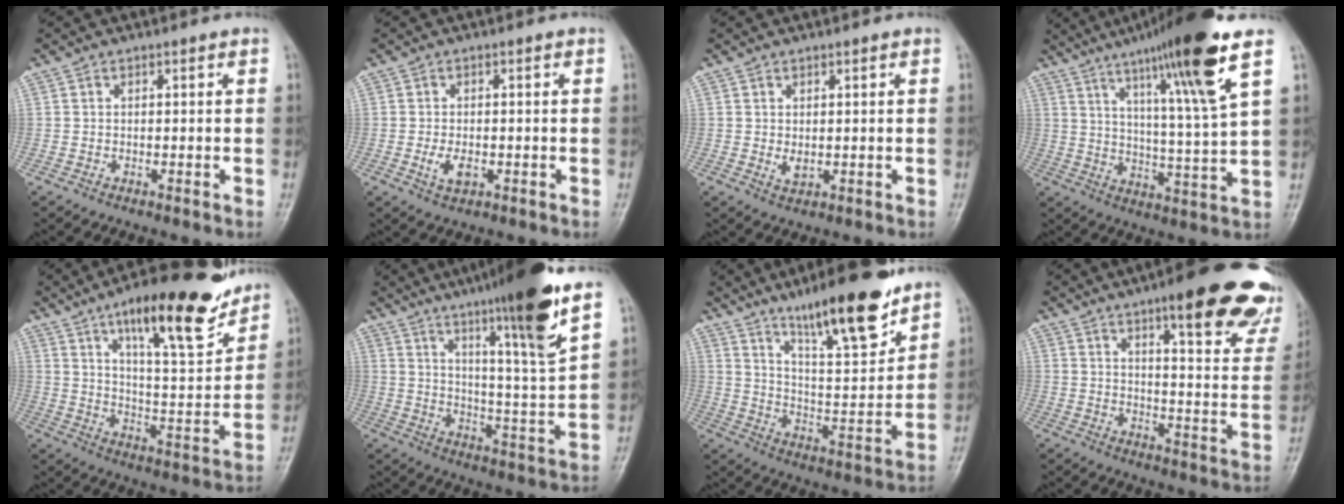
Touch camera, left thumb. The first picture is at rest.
{"total": 3.3, "force": [-0.8, 1.9, 2.6], "torque": [-0.048, -0.004, -0.012]}
{"total": 2.4, "force": [0.6, 1.2, 2.0], "torque": [-0.030, -0.007, 0.013]}
{"total": 18.5, "force": [10.8, 0.6, 15.1], "torque": [-0.231, -0.049, 0.169]}
{"total": 19.1, "force": [12.6, 5.2, 13.5], "torque": [-0.168, -0.067, 0.199]}
{"total": 18.2, "force": [11.5, 0.5, 14.2], "torque": [-0.205, -0.058, 0.177]}
{"total": 17.6, "force": [12.3, 3.8, 12.1], "torque": [-0.165, -0.074, 0.208]}
{"total": 23.2, "force": [15.2, 5.4, 16.8], "torque": [-0.179, -0.059, 0.188]}